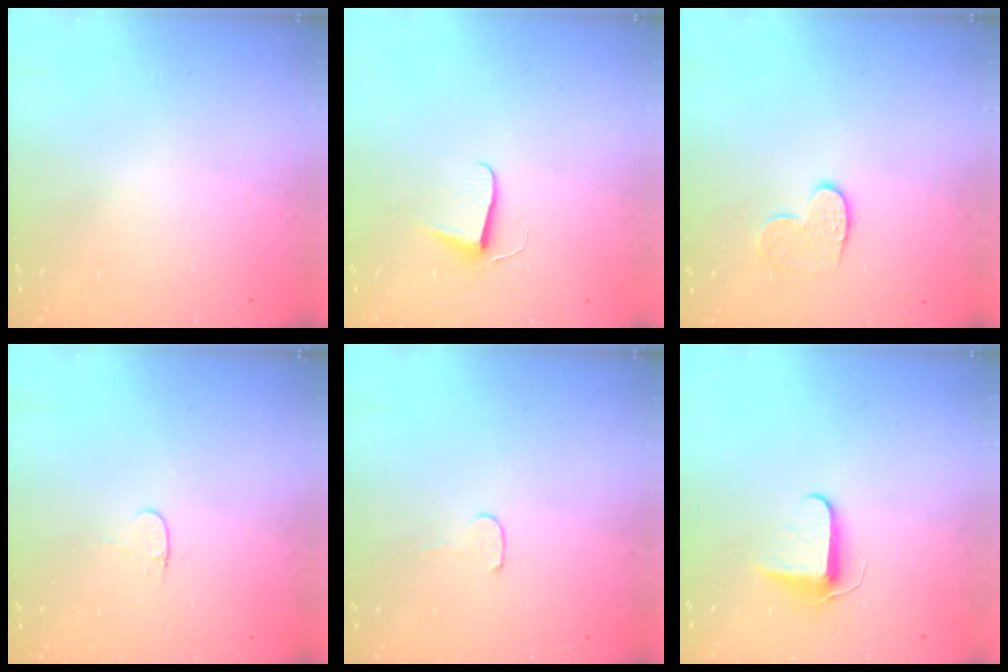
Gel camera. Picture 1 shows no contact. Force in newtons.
{"total": 6.2, "press": 6.1, "slide": 0.6}
{"total": 8.3, "press": 8.3, "slide": 0.4}
{"total": 3.2, "press": 3.1, "slide": 0.4}
{"total": 3.5, "press": 3.5, "slide": 0.4}
{"total": 7.7, "press": 7.6, "slide": 0.8}